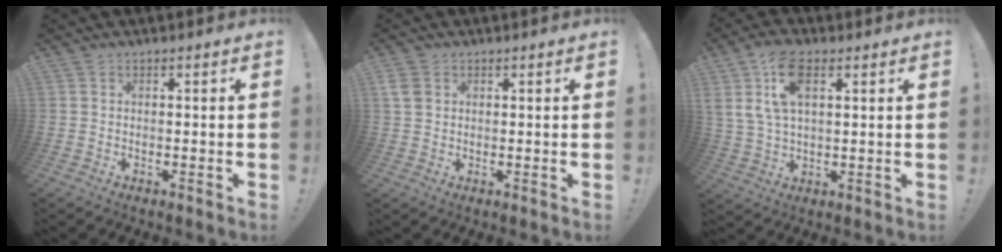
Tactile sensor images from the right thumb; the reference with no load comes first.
{"total": 4.0, "force": [1.4, 3.3, 1.9], "torque": [-0.042, 0.003, 0.028]}
{"total": 10.8, "force": [4.5, 5.5, 8.1], "torque": [-0.160, 0.000, 0.084]}